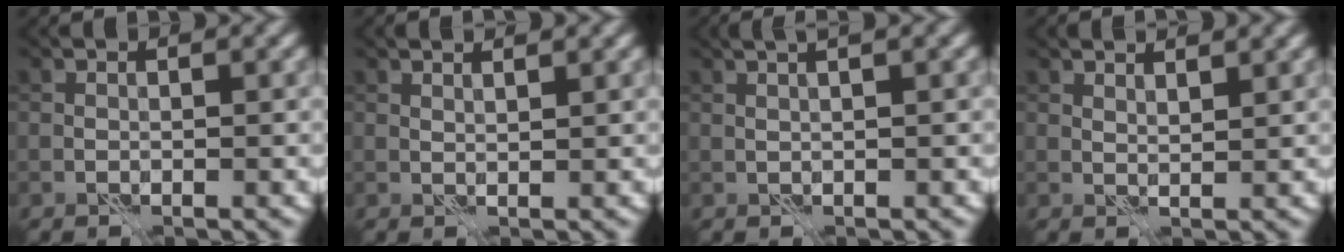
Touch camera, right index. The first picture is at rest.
{"total": 1.3, "force": [1.2, 0.0, 0.6], "torque": [-0.014, -0.002, 0.015]}
{"total": 4.0, "force": [2.2, 1.2, 3.1], "torque": [-0.033, 0.022, 0.016]}
{"total": 2.3, "force": [2.0, 0.3, 1.1], "torque": [-0.016, -0.001, 0.026]}